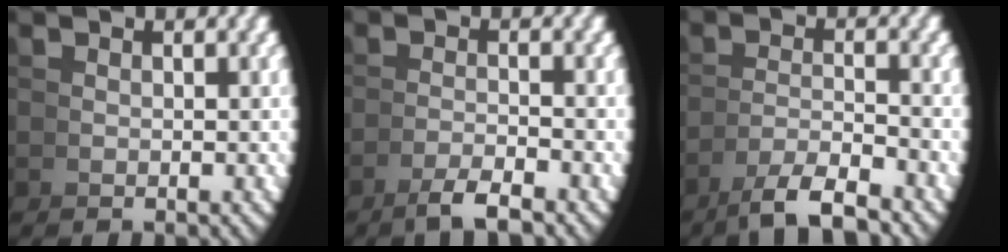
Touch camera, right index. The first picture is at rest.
{"total": 2.5, "force": [-2.0, -1.0, 1.2], "torque": [-0.006, 0.007, -0.039]}
{"total": 4.3, "force": [-3.1, 0.4, 2.9], "torque": [-0.043, -0.007, -0.045]}